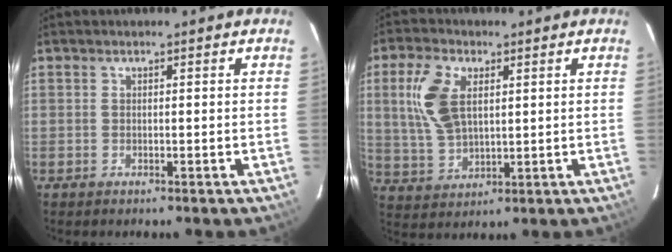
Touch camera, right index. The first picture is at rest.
{"total": 10.7, "force": [3.0, 6.1, 8.3], "torque": [-0.175, 0.011, 0.067]}